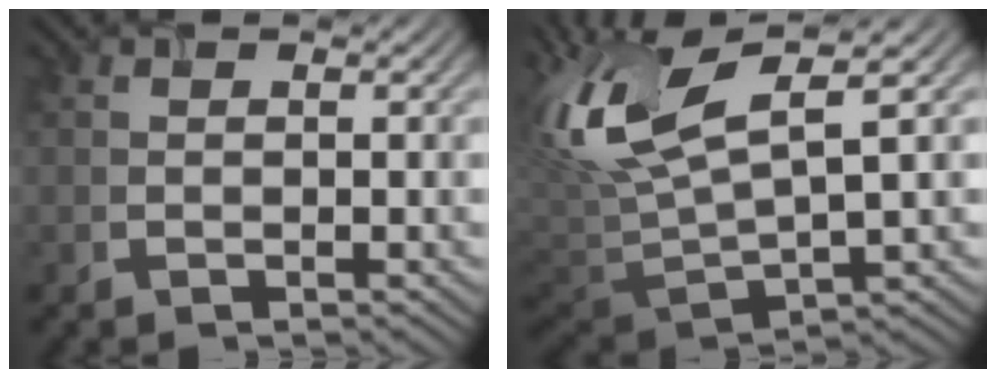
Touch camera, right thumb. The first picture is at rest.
{"total": 13.6, "force": [3.6, 4.9, 12.1], "torque": [-0.294, 0.010, 0.069]}